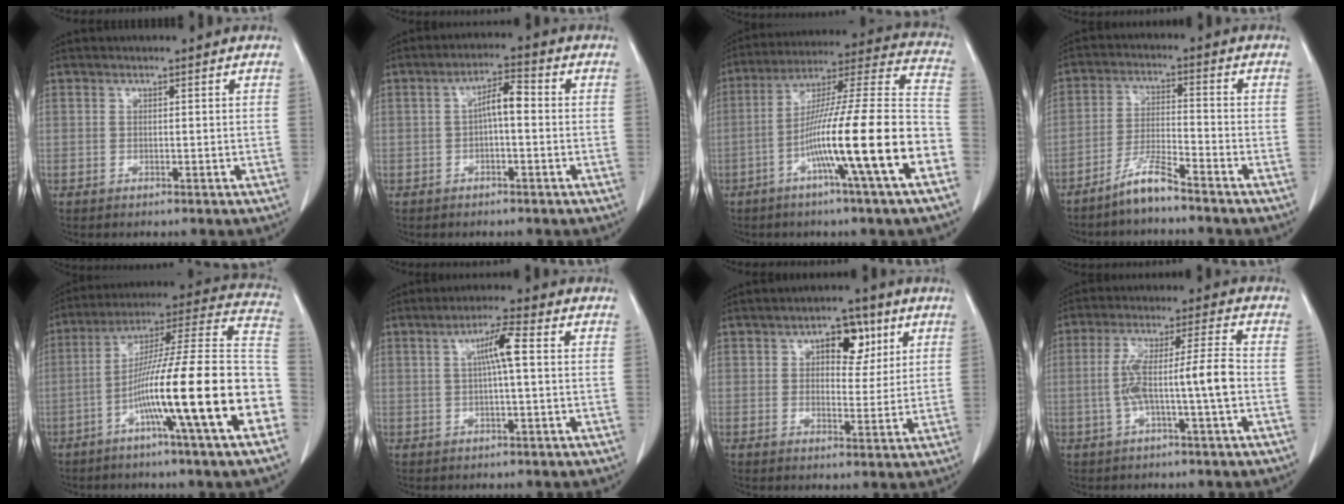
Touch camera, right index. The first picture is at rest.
{"total": 4.3, "force": [-0.1, 1.2, 4.2], "torque": [-0.071, 0.018, -0.004]}
{"total": 20.6, "force": [-7.8, -0.6, 19.1], "torque": [-0.289, -0.003, -0.137]}
{"total": 5.6, "force": [-4.7, -0.1, 3.1], "torque": [-0.065, -0.012, -0.096]}
{"total": 23.2, "force": [-7.7, -0.3, 21.9], "torque": [-0.285, 0.000, -0.135]}
{"total": 5.0, "force": [0.9, 0.3, 4.9], "torque": [-0.088, 0.013, 0.014]}
{"total": 6.5, "force": [2.7, 3.5, 4.7], "torque": [-0.061, 0.014, 0.039]}
{"total": 9.1, "force": [-1.7, 0.0, 9.0], "torque": [-0.172, 0.022, -0.030]}